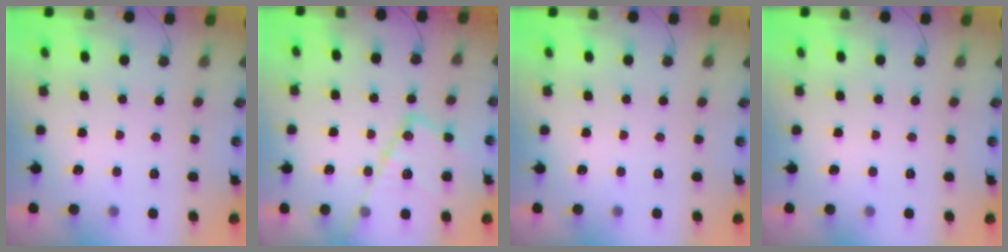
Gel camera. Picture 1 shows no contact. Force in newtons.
{"total": 18.3, "press": 18.3, "slide": 1.6}
{"total": 0.0}
{"total": 0.0}